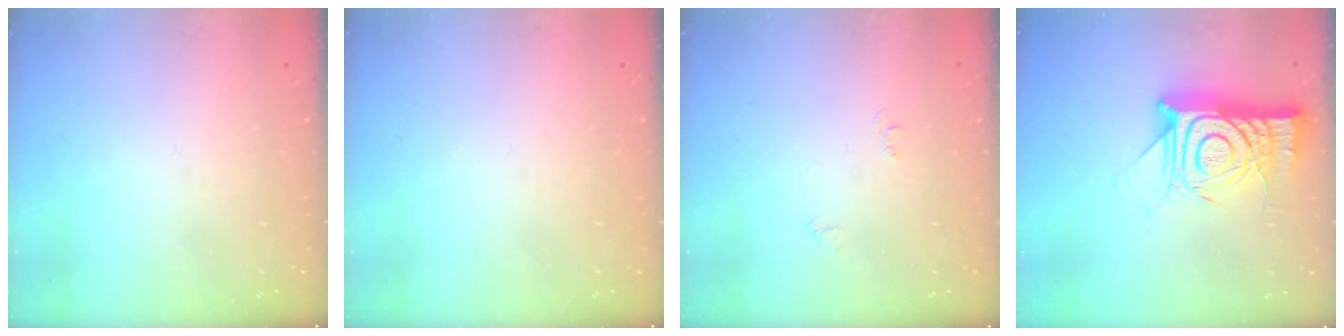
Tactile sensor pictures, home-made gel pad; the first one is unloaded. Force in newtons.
{"total": 0.0}
{"total": 3.4, "press": 3.3, "slide": 0.5}
{"total": 16.5, "press": 16.5, "slide": 1.4}